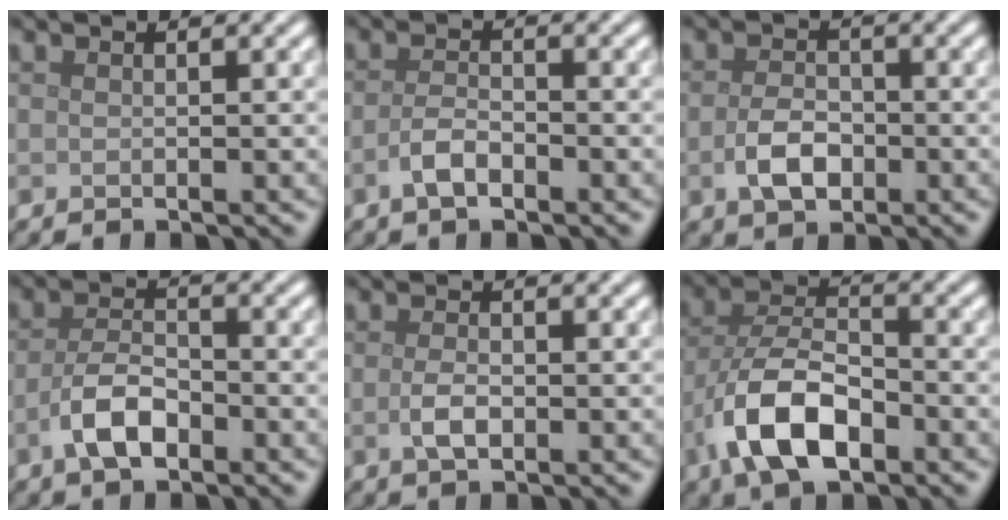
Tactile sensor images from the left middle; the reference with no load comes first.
{"total": 2.2, "force": [-1.1, 1.0, 1.7], "torque": [-0.035, 0.002, -0.025]}
{"total": 3.3, "force": [-0.9, 2.1, 2.4], "torque": [-0.049, -0.002, -0.018]}
{"total": 4.0, "force": [-1.8, 1.9, 3.0], "torque": [-0.060, 0.002, -0.038]}
{"total": 1.9, "force": [-0.4, 1.0, 1.6], "torque": [-0.037, -0.002, -0.008]}
{"total": 7.7, "force": [-3.4, 3.9, 5.7], "torque": [-0.112, 0.000, -0.073]}